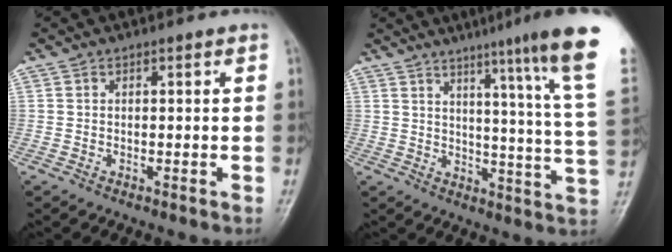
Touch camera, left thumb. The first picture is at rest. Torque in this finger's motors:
{"motor_torque": [2.27, -0.02, 1.63, -1.14, 0.40]}